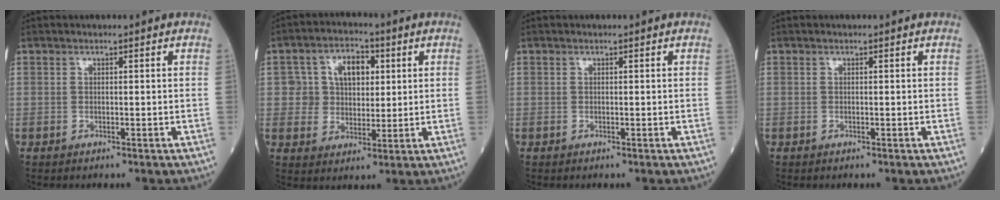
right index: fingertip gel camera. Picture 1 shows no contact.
{"total": 7.3, "force": [2.1, 5.6, 4.3], "torque": [-0.064, 0.022, 0.040]}
{"total": 0.0}
{"total": 0.0}